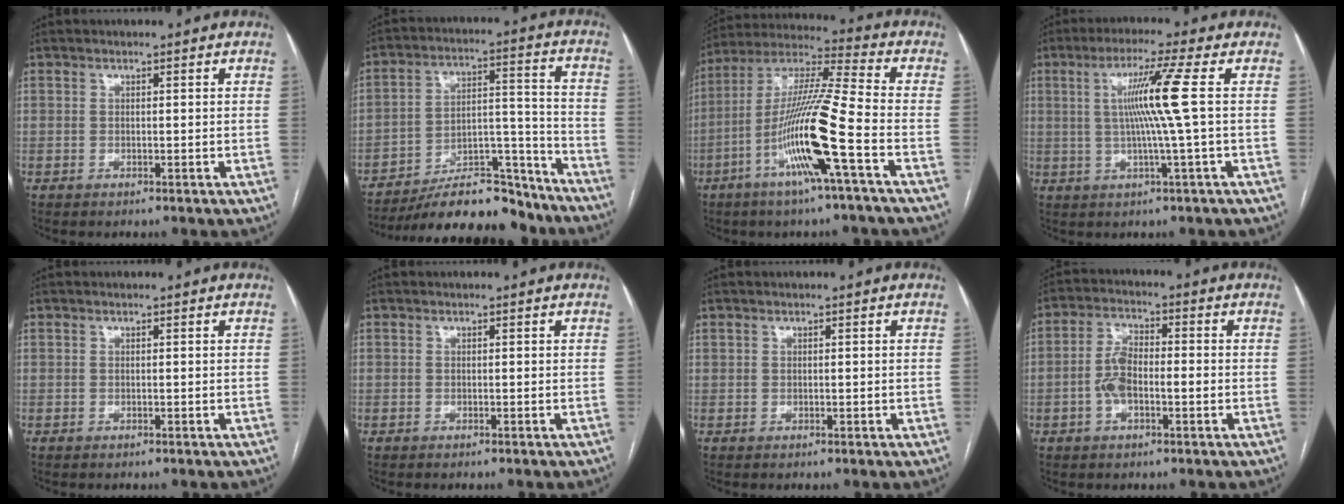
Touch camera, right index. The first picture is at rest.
{"total": 18.9, "force": [-16.9, 4.8, 7.2], "torque": [-0.097, 0.033, -0.262]}
{"total": 16.0, "force": [-5.8, -0.8, 14.9], "torque": [-0.295, -0.004, -0.115]}
{"total": 8.3, "force": [1.0, -2.2, 8.0], "torque": [-0.145, 0.004, 0.027]}
{"total": 0.0}
{"total": 0.0}
{"total": 0.7, "force": [0.2, 0.5, 0.5], "torque": [-0.009, 0.002, 0.008]}
{"total": 6.2, "force": [-1.1, 2.7, 5.5], "torque": [-0.122, 0.017, -0.025]}